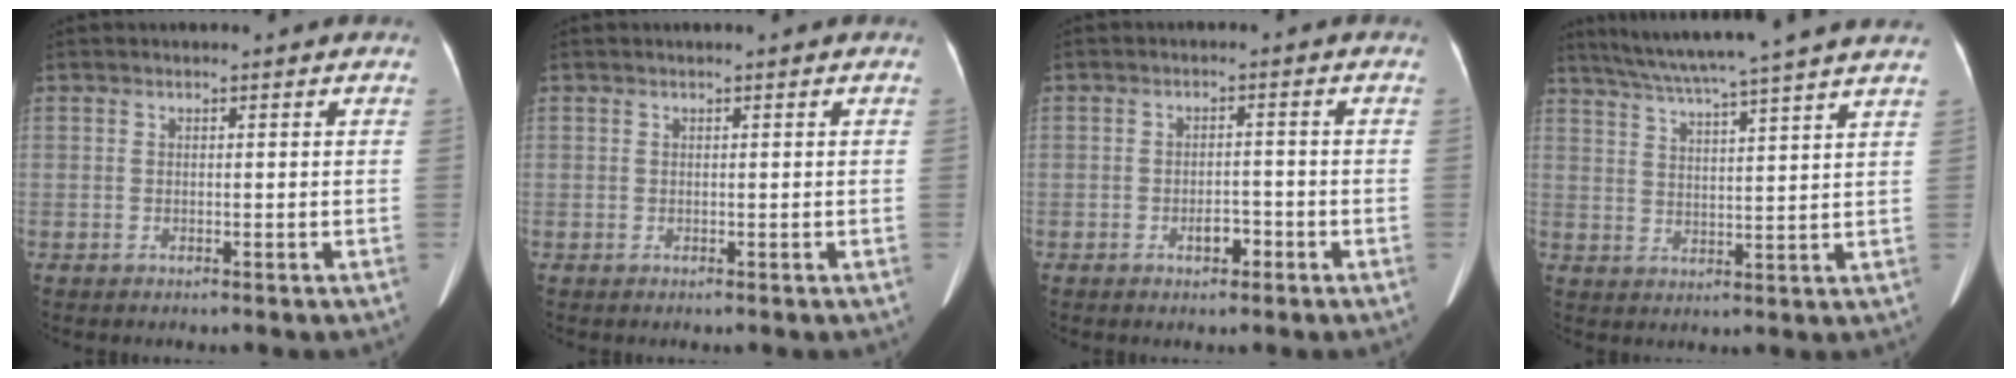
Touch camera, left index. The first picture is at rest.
{"total": 0.0}
{"total": 2.7, "force": [-1.5, 1.3, 1.8], "torque": [-0.027, 0.006, -0.023]}
{"total": 17.9, "force": [15.3, -1.3, 9.1], "torque": [-0.159, 0.010, 0.210]}